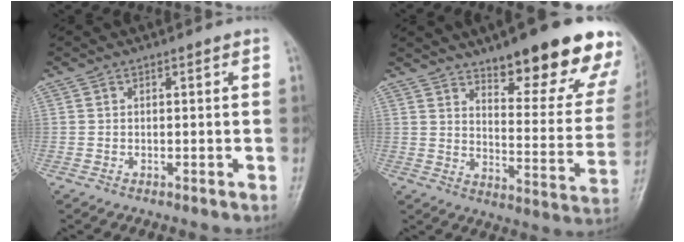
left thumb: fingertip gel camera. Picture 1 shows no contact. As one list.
[{"total": 23.2, "force": [15.9, 6.8, 15.5], "torque": [-0.157, -0.086, 0.214]}]